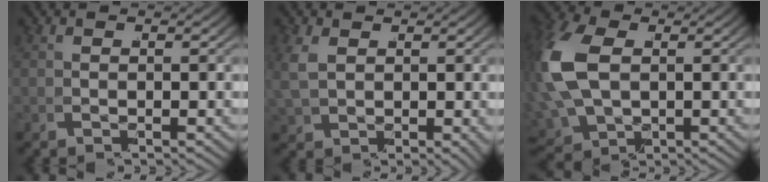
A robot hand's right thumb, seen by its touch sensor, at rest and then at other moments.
{"total": 2.7, "force": [1.5, 1.5, 1.8], "torque": [-0.041, -0.004, 0.042]}
{"total": 9.7, "force": [0.7, 7.3, 6.3], "torque": [-0.176, -0.046, 0.046]}